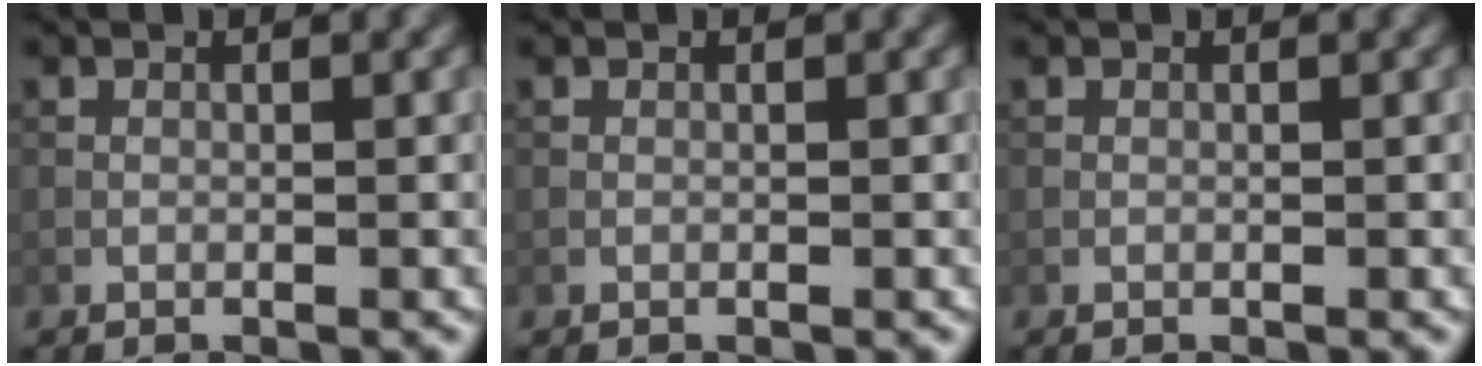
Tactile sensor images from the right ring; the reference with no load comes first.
{"total": 0.0}
{"total": 0.0}